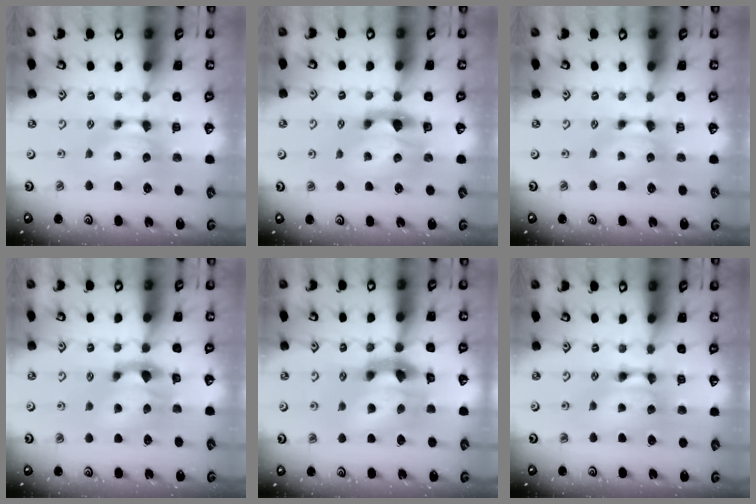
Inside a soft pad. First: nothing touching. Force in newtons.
{"total": 3.0, "press": 2.6, "slide": 1.3}
{"total": 0.0}
{"total": 2.8, "press": 2.2, "slide": 1.7}
{"total": 7.4, "press": 6.9, "slide": 2.6}
{"total": 2.0, "press": 2.0, "slide": 0.1}